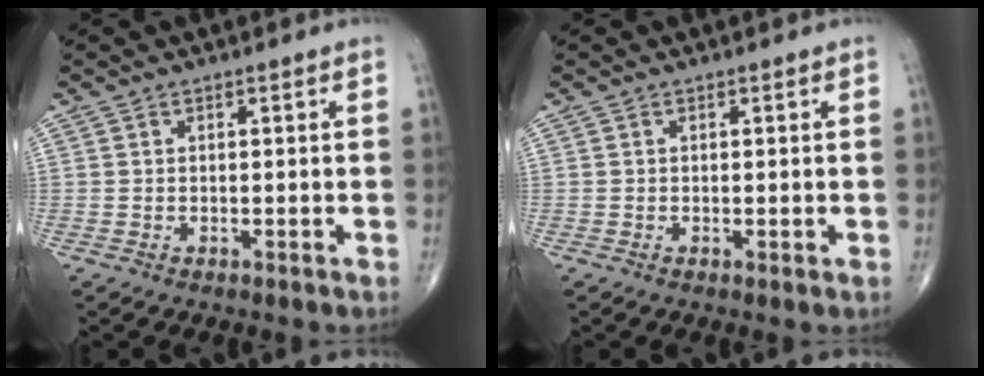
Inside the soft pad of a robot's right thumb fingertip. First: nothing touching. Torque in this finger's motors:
{"motor_torque": [-0.23, 0.07, -0.12, -0.05, -0.05]}